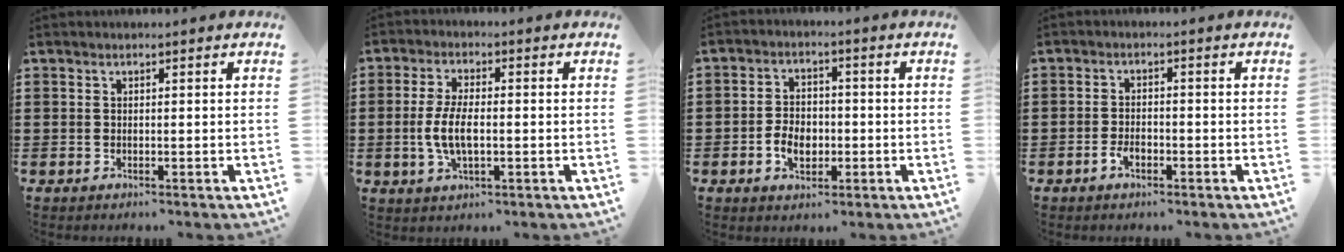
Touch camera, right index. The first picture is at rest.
{"total": 6.0, "force": [-0.9, 2.5, 5.4], "torque": [-0.123, -0.004, -0.023]}
{"total": 4.6, "force": [-1.4, 3.3, 2.9], "torque": [-0.049, 0.004, -0.027]}
{"total": 2.4, "force": [-1.3, 1.2, 1.6], "torque": [-0.031, 0.003, -0.024]}